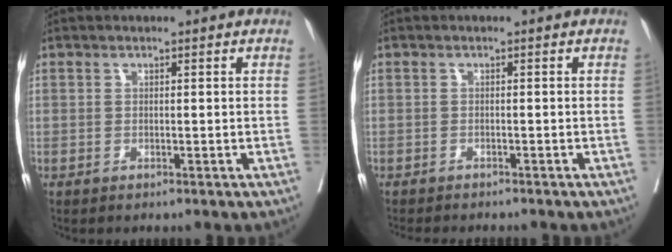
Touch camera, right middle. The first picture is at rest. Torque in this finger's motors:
{"motor_torque": [0.04, -0.13, 0.01, 0.03]}